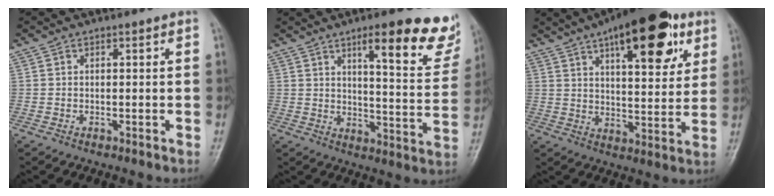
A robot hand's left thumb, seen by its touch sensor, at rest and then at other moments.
{"total": 16.9, "force": [10.6, 4.1, 12.5], "torque": [-0.121, -0.061, 0.140]}
{"total": 20.5, "force": [10.5, 8.0, 15.7], "torque": [-0.196, -0.024, 0.157]}